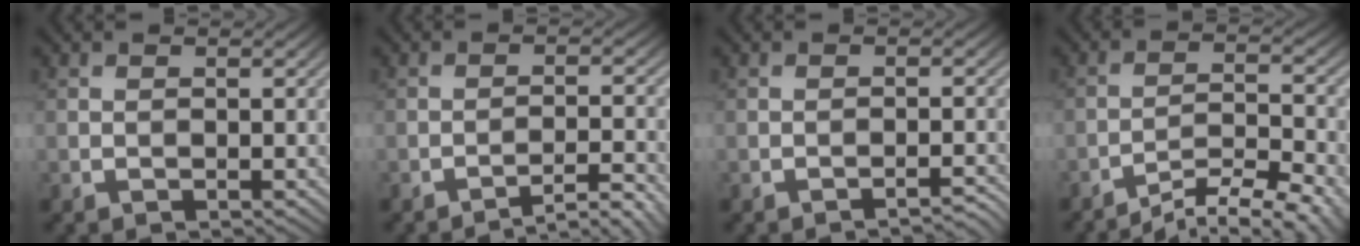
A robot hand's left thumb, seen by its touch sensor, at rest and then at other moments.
{"total": 3.2, "force": [-2.9, -0.7, 1.1], "torque": [-0.014, 0.013, -0.044]}
{"total": 2.0, "force": [-1.9, -0.7, 0.1], "torque": [0.001, 0.009, -0.027]}
{"total": 7.3, "force": [-6.4, 0.5, 3.3], "torque": [-0.056, 0.005, -0.102]}